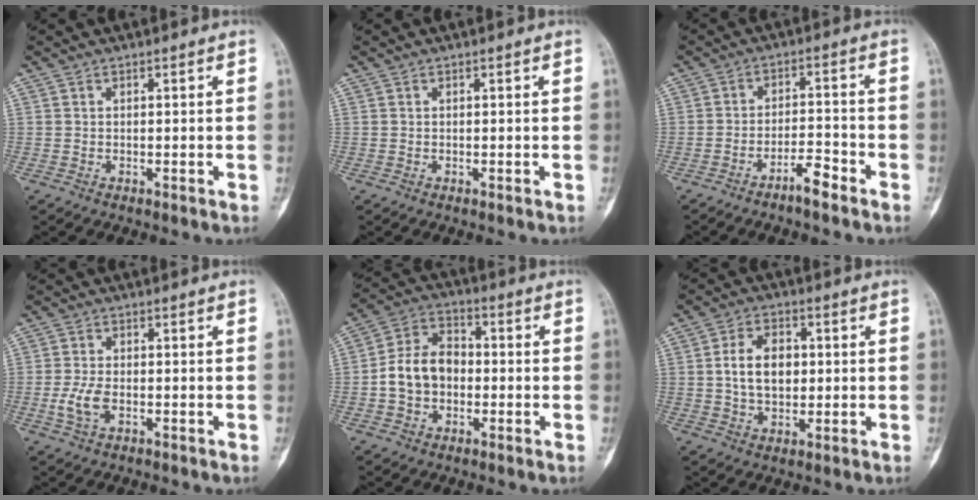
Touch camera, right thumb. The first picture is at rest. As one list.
[{"total": 0.0}, {"total": 4.8, "force": [-3.6, 0.9, 3.1], "torque": [-0.050, 0.032, -0.064]}, {"total": 4.4, "force": [-1.2, 2.3, 3.5], "torque": [-0.081, 0.004, -0.023]}, {"total": 10.5, "force": [-1.3, 7.9, 6.8], "torque": [-0.113, 0.035, -0.033]}, {"total": 8.8, "force": [0.7, 5.9, 6.5], "torque": [-0.093, 0.006, 0.012]}]